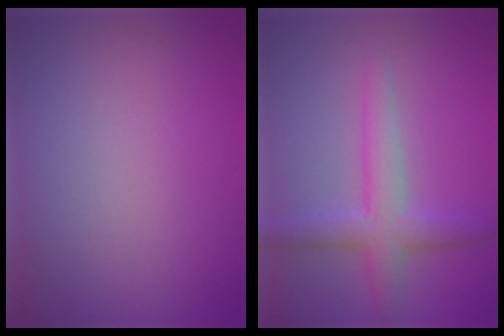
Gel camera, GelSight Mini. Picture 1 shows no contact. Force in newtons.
{"total": 3.8, "press": 3.8, "slide": 0.2}